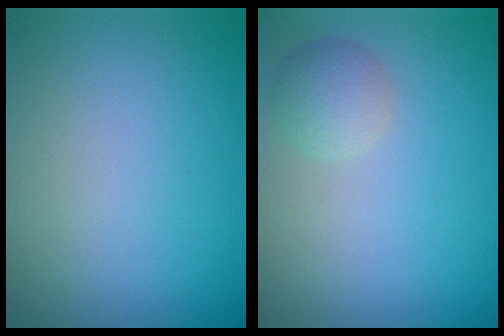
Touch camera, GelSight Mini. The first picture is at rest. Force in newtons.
{"total": 2.1, "press": 2.1, "slide": 0.0}